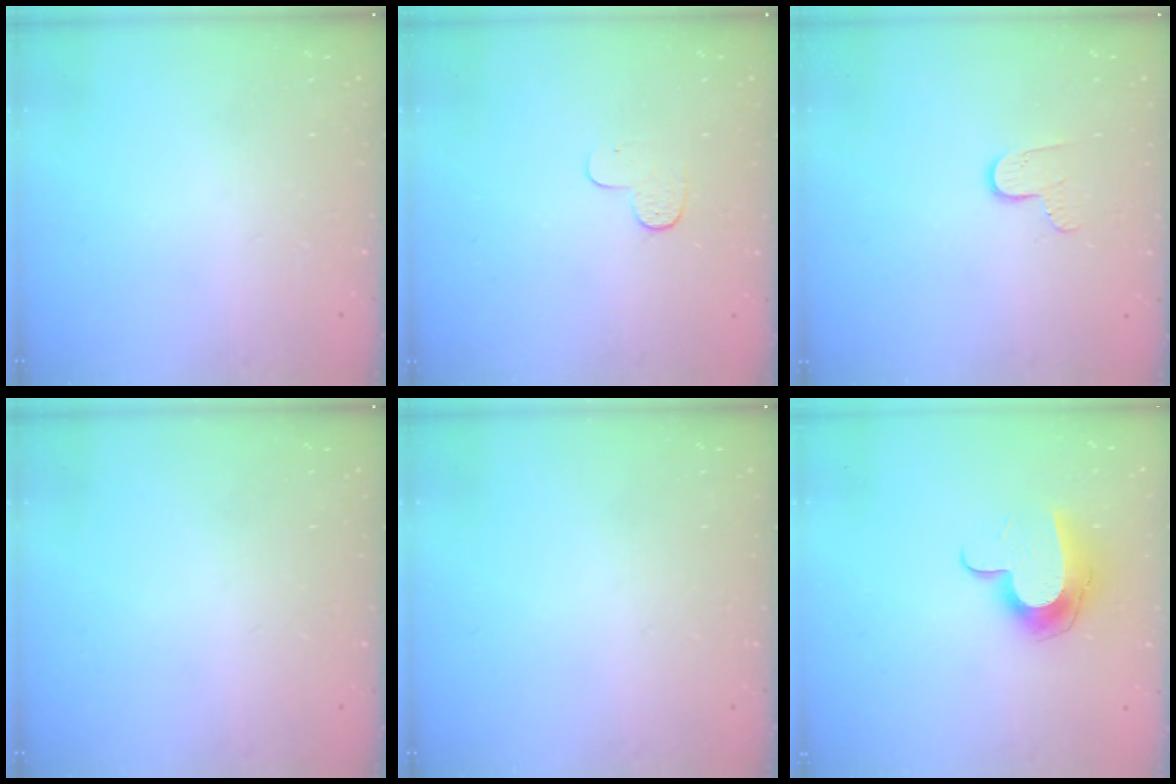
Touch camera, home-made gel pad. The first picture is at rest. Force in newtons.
{"total": 3.9, "press": 3.8, "slide": 0.4}
{"total": 5.9, "press": 5.9, "slide": 0.6}
{"total": 0.0}
{"total": 0.0}
{"total": 11.5, "press": 11.5, "slide": 0.4}